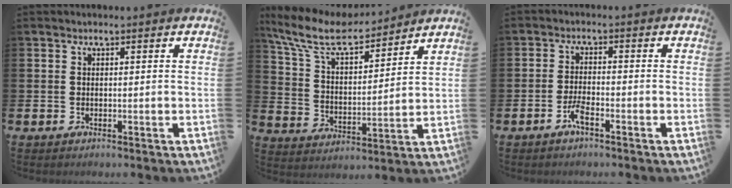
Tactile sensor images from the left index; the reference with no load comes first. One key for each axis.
{"total": 9.9, "fx": 8.6, "fy": 2.7, "fz": 4.1, "tx": -0.122, "ty": -0.047, "tz": 0.152}
{"total": 2.5, "fx": -1.6, "fy": 0.5, "fz": 1.9, "tx": -0.040, "ty": 0.005, "tz": -0.027}